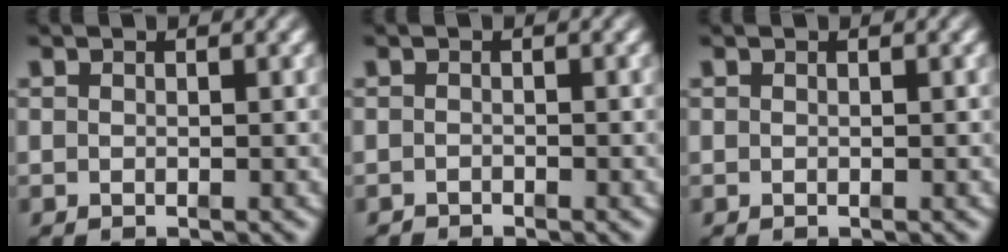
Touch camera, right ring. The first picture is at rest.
{"total": 1.0, "force": [-0.9, -0.3, -0.2], "torque": [0.003, -0.010, -0.011]}
{"total": 0.0}